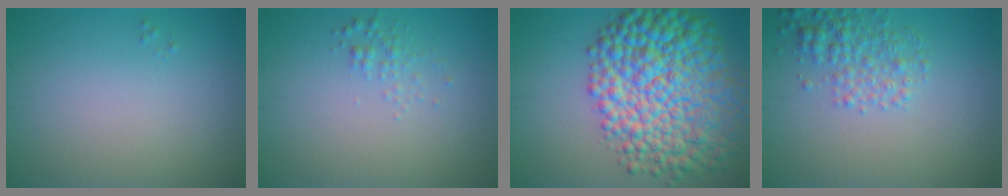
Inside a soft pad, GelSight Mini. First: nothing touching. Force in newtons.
{"total": 1.1, "press": 1.1, "slide": 0.0}
{"total": 12.7, "press": 12.7, "slide": 0.2}
{"total": 3.1, "press": 3.1, "slide": 0.1}